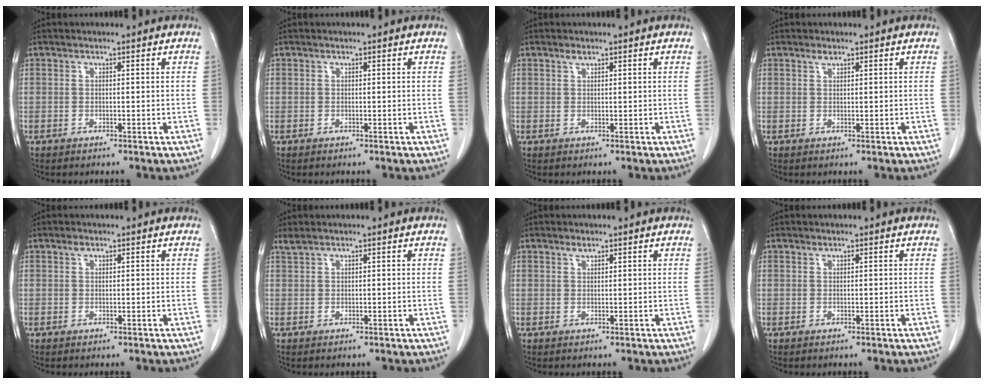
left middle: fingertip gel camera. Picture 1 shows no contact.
{"total": 0.0}
{"total": 0.7, "force": [0.6, 0.2, 0.4], "torque": [-0.013, 0.000, 0.012]}
{"total": 0.9, "force": [0.7, 0.2, 0.4], "torque": [-0.013, 0.000, 0.014]}
{"total": 0.6, "force": [0.4, 0.3, 0.3], "torque": [-0.007, 0.002, 0.006]}
{"total": 1.0, "force": [0.9, 0.0, 0.5], "torque": [-0.015, 0.012, 0.023]}
{"total": 0.7, "force": [0.6, 0.2, 0.3], "torque": [-0.011, -0.002, 0.012]}
{"total": 0.0}